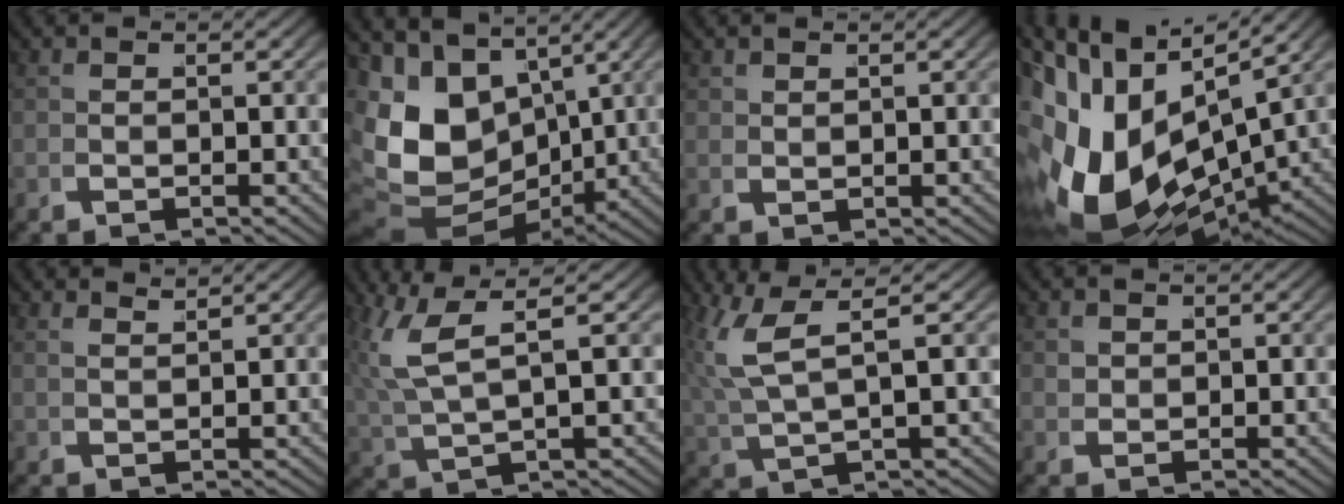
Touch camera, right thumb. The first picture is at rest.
{"total": 16.1, "force": [-1.0, 12.2, 10.5], "torque": [-0.233, -0.066, 0.014]}
{"total": 1.1, "force": [1.1, 0.0, 0.0], "torque": [0.003, -0.001, 0.032]}
{"total": 20.5, "force": [-3.5, 14.9, 13.7], "torque": [-0.293, -0.085, -0.018]}
{"total": 2.4, "force": [2.4, -0.5, 0.4], "torque": [-0.002, 0.006, 0.051]}
{"total": 6.4, "force": [2.6, 3.1, 4.9], "torque": [-0.109, -0.003, 0.055]}
{"total": 6.0, "force": [2.4, 2.8, 4.7], "torque": [-0.106, -0.002, 0.052]}
{"total": 1.4, "force": [1.0, 0.8, 0.5], "torque": [-0.014, -0.007, 0.031]}